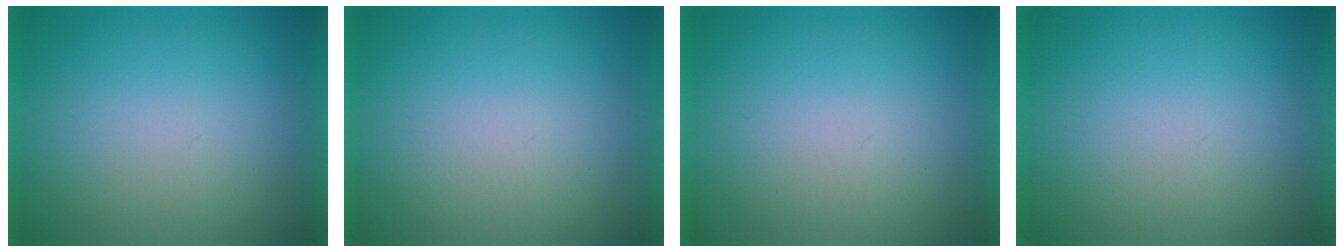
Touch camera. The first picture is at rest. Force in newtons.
{"total": 1.7}
{"total": 1.1}
{"total": 0.0}